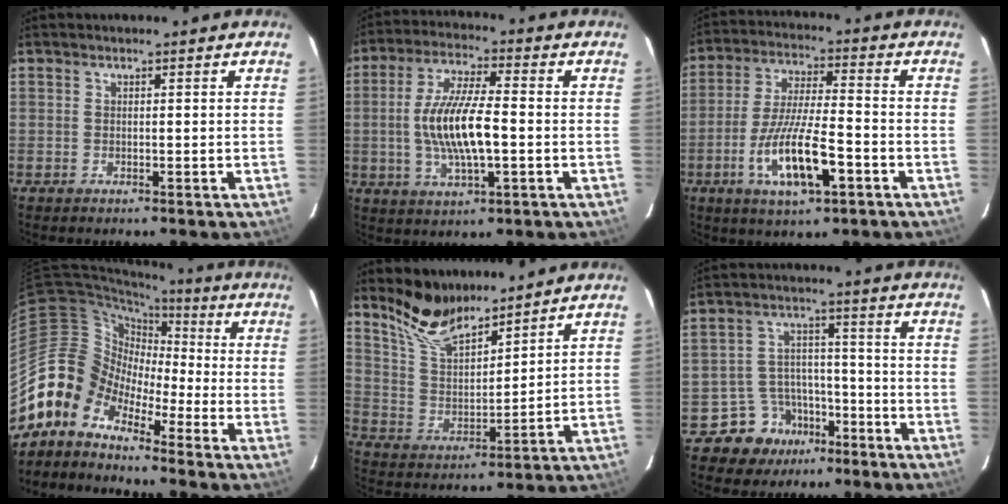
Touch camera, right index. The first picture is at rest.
{"total": 12.5, "force": [-1.4, 3.5, 11.9], "torque": [-0.238, 0.001, -0.025]}
{"total": 13.4, "force": [-5.5, 3.1, 11.8], "torque": [-0.236, -0.016, -0.096]}
{"total": 9.8, "force": [-6.2, 7.5, 1.6], "torque": [-0.042, 0.042, -0.153]}
{"total": 10.9, "force": [9.5, 2.9, 4.5], "torque": [-0.094, -0.001, 0.187]}
{"total": 8.2, "force": [-5.5, 5.9, 1.0], "torque": [-0.030, 0.033, -0.081]}